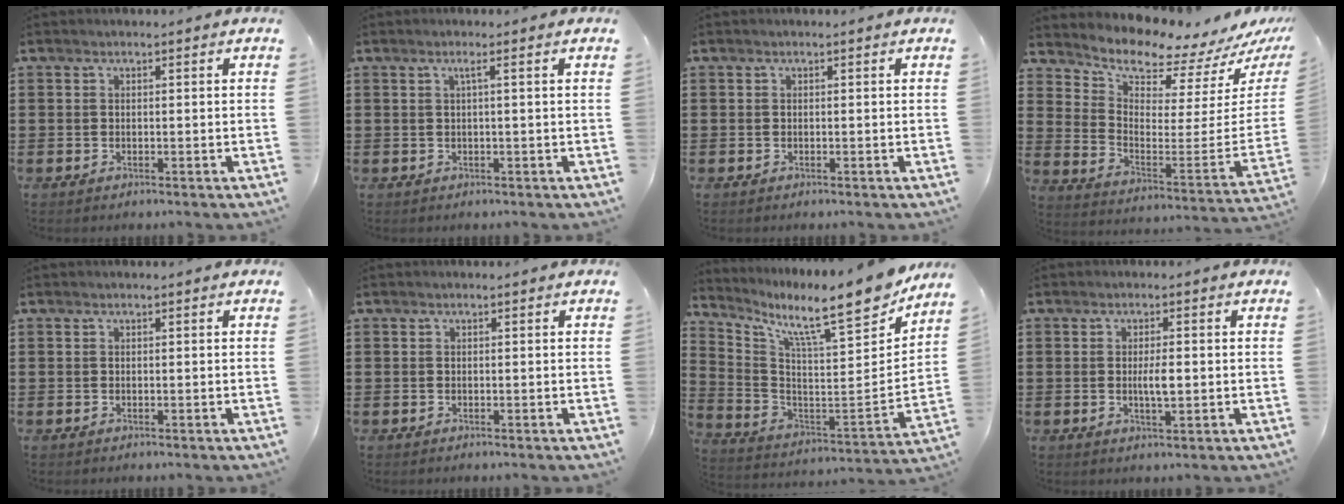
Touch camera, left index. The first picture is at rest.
{"total": 1.4, "force": [0.4, -0.4, 1.3], "torque": [-0.024, -0.003, 0.004]}
{"total": 0.0}
{"total": 7.4, "force": [7.1, 1.3, 1.5], "torque": [-0.051, -0.081, 0.117]}
{"total": 0.0}
{"total": 0.0}
{"total": 12.3, "force": [9.7, 0.8, 7.5], "torque": [-0.154, -0.084, 0.150]}
{"total": 3.3, "force": [0.0, 0.8, 3.2], "torque": [-0.059, -0.003, -0.001]}